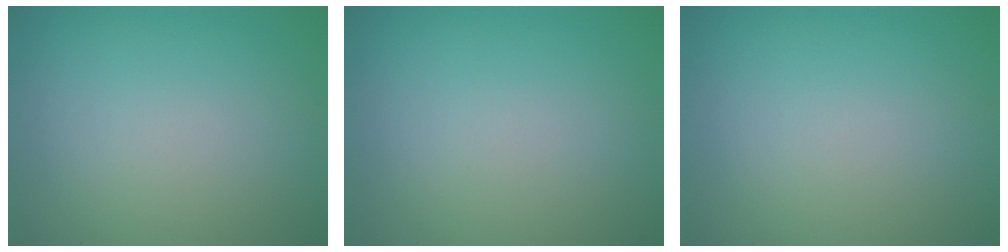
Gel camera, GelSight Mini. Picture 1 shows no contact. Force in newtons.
{"total": 0.0}
{"total": 0.0}